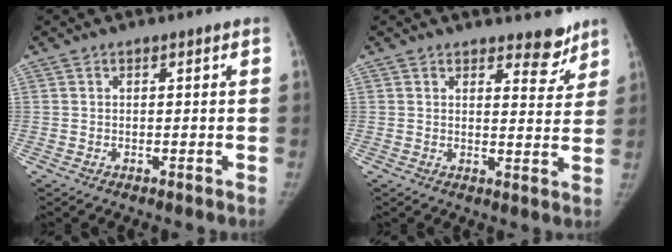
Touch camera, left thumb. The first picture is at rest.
{"total": 5.3, "force": [4.3, 2.4, 2.0], "torque": [0.006, -0.032, 0.055]}